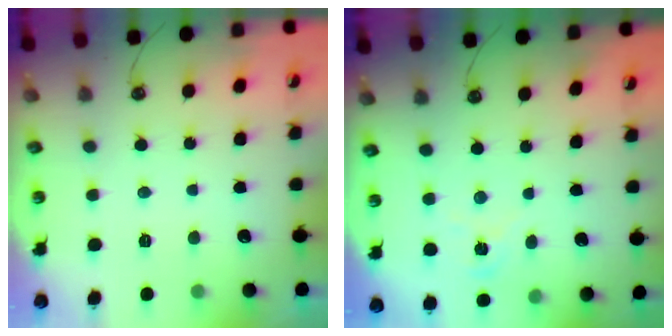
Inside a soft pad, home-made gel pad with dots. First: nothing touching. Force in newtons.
{"total": 3.3, "press": 3.3, "slide": 0.5}